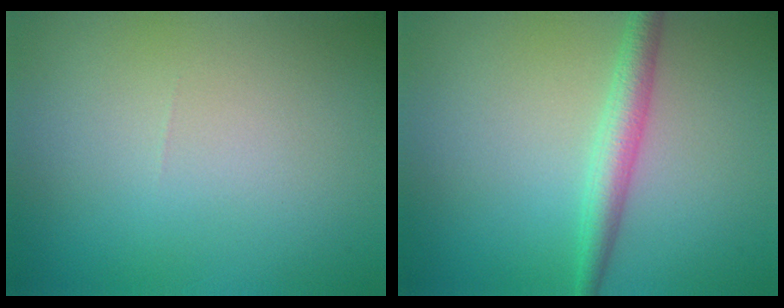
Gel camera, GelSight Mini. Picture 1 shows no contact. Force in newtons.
{"total": 2.9, "press": 2.9, "slide": 0.1}